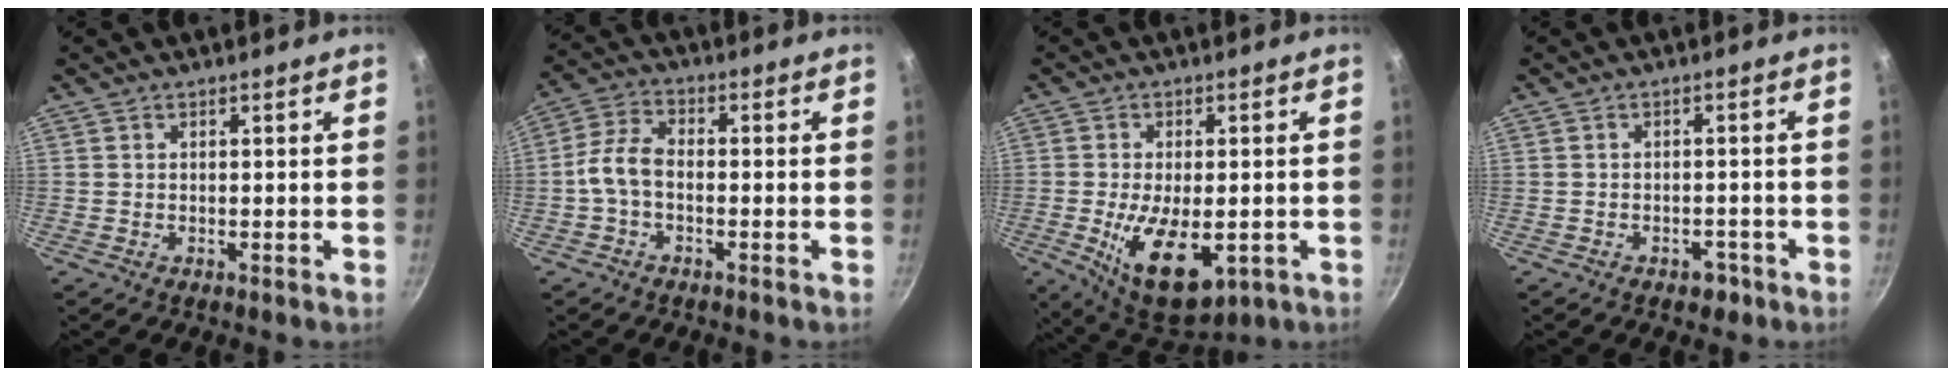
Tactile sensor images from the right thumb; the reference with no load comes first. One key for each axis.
{"total": 6.6, "fx": -1.3, "fy": 3.9, "fz": 5.1, "tx": -0.105, "ty": 0.024, "tz": -0.035}
{"total": 13.4, "fx": -3.4, "fy": 6.7, "fz": 11.0, "tx": -0.176, "ty": -0.010, "tz": -0.034}
{"total": 2.4, "fx": -1.6, "fy": 1.5, "fz": 1.0, "tx": -0.003, "ty": 0.011, "tz": -0.017}